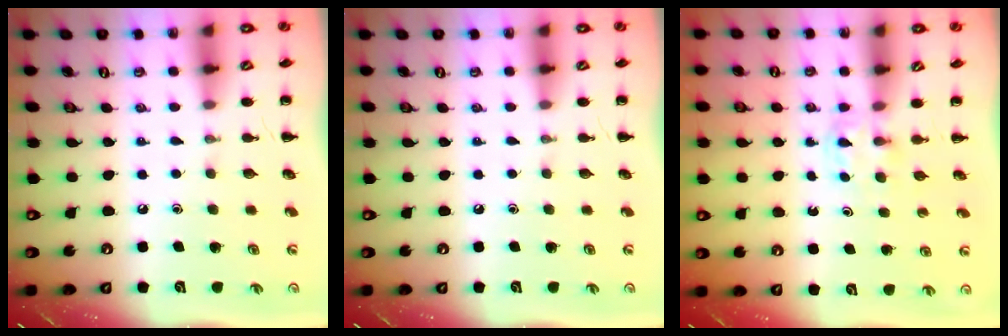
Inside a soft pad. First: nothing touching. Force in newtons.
{"total": 0.0}
{"total": 2.7, "press": 2.5, "slide": 1.0}